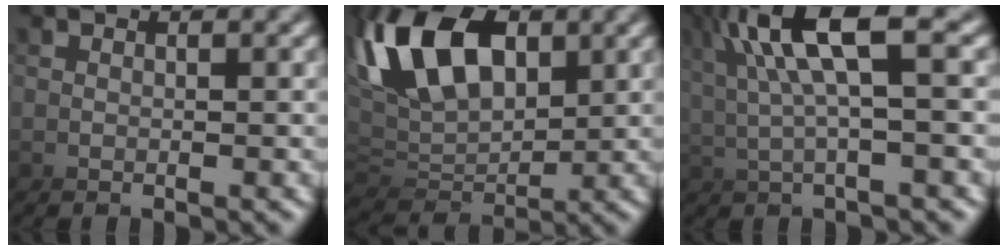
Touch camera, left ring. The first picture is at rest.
{"total": 7.3, "force": [2.8, 5.0, 4.6], "torque": [-0.103, 0.013, 0.029]}
{"total": 3.4, "force": [2.1, -2.2, 1.4], "torque": [-0.064, 0.032, 0.025]}